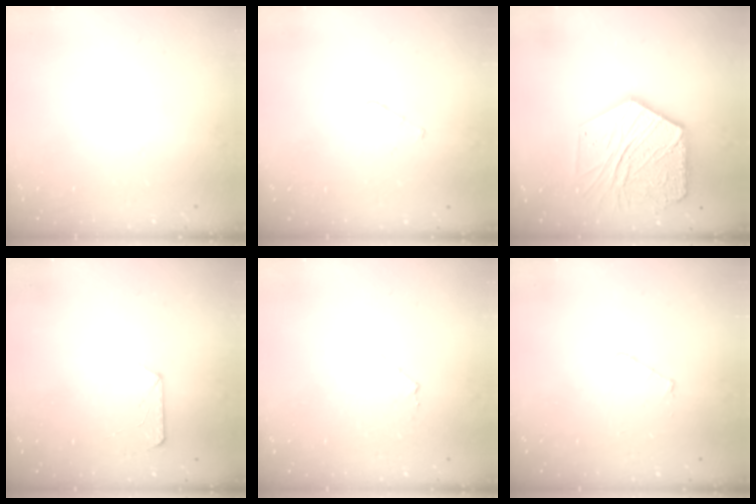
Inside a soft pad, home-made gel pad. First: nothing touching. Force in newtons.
{"total": 3.0, "press": 3.0, "slide": 0.3}
{"total": 19.5, "press": 19.4, "slide": 1.5}
{"total": 7.6, "press": 7.6, "slide": 0.8}
{"total": 3.9, "press": 3.9, "slide": 0.3}
{"total": 3.9, "press": 3.9, "slide": 0.4}